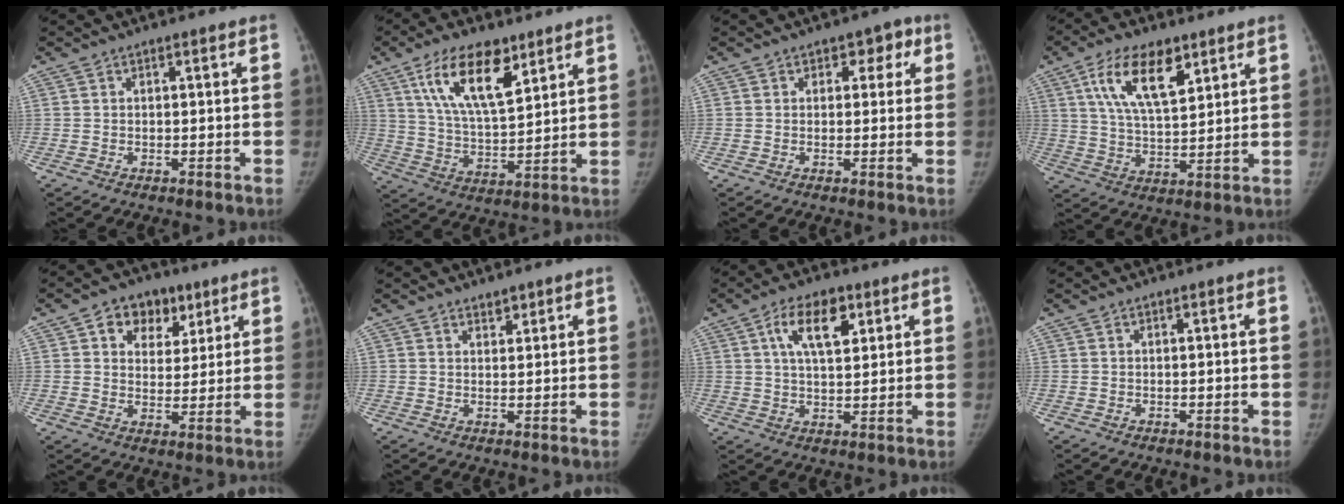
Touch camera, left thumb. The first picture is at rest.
{"total": 14.6, "force": [8.0, 5.7, 10.8], "torque": [-0.168, -0.037, 0.151]}
{"total": 4.3, "force": [1.7, 3.0, 2.5], "torque": [0.004, -0.001, 0.015]}
{"total": 13.1, "force": [6.5, 5.5, 10.0], "torque": [-0.161, -0.023, 0.121]}
{"total": 9.5, "force": [4.8, 6.8, 4.6], "torque": [-0.028, -0.014, 0.070]}
{"total": 1.7, "force": [1.5, 0.7, 0.5], "torque": [0.003, -0.011, 0.022]}
{"total": 9.4, "force": [4.1, 4.3, 7.3], "torque": [-0.111, -0.010, 0.070]}
{"total": 0.0}